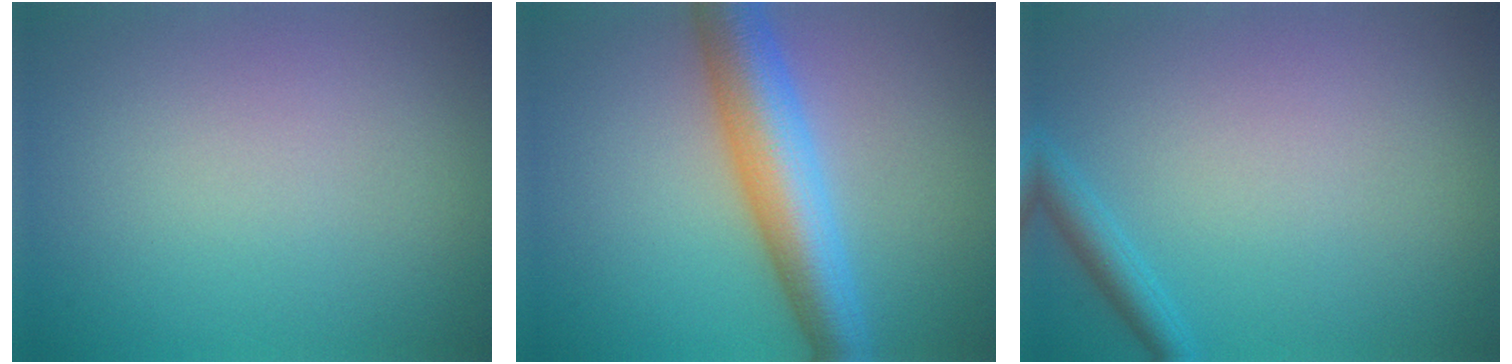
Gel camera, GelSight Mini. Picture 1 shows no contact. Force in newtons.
{"total": 7.0, "press": 7.0, "slide": 0.1}
{"total": 1.8, "press": 1.8, "slide": 0.1}